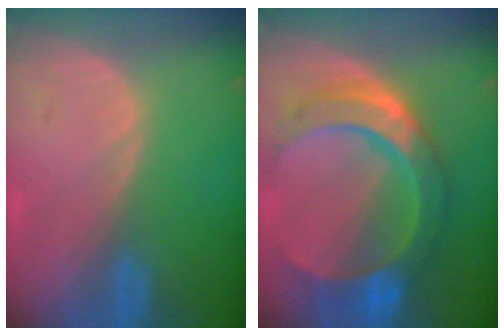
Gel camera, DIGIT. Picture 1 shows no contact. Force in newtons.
{"total": 10.8, "press": 10.7, "slide": 1.1}